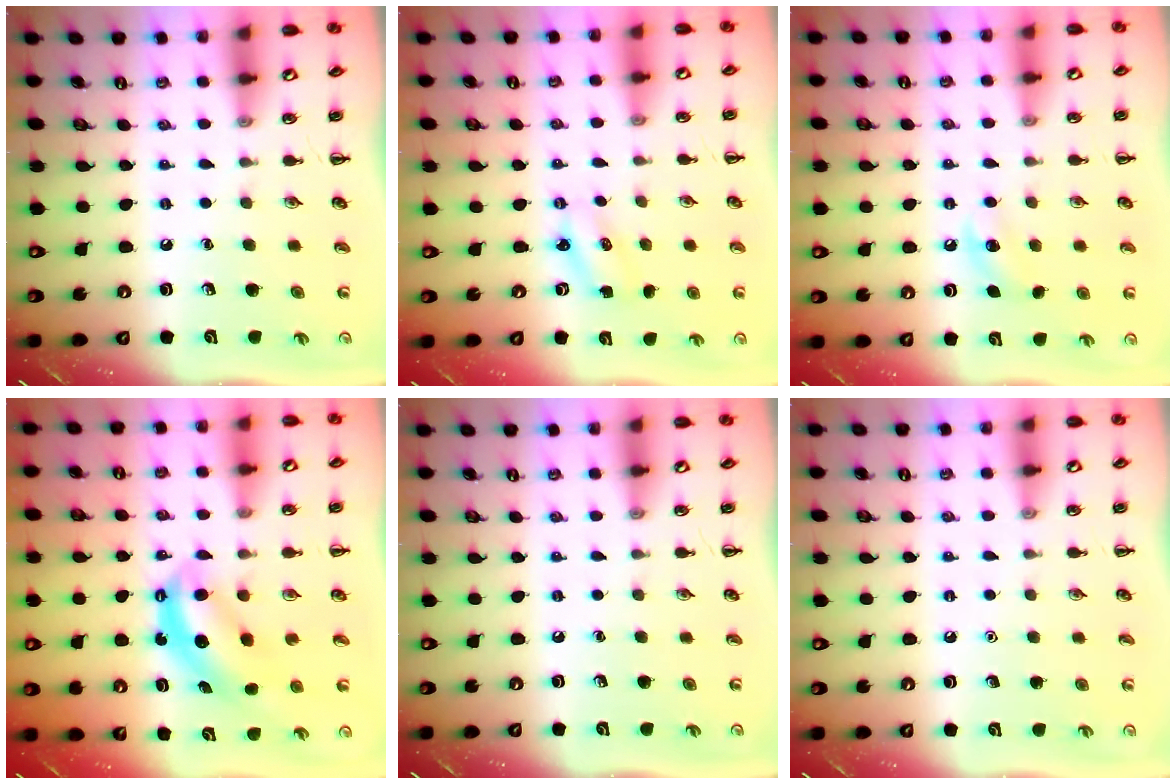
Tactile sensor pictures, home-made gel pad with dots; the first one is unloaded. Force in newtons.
{"total": 2.0, "press": 1.9, "slide": 0.6}
{"total": 7.3, "press": 7.1, "slide": 1.8}
{"total": 6.2, "press": 6.1, "slide": 0.8}
{"total": 0.0}
{"total": 1.6, "press": 1.6, "slide": 0.1}